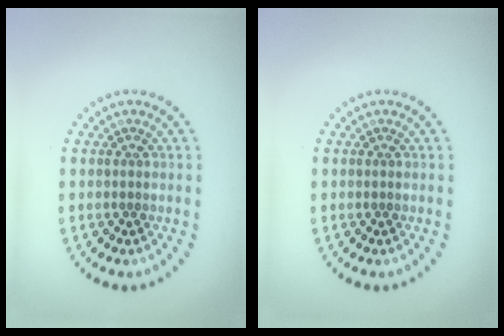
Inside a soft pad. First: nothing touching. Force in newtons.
{"total": 0.0}